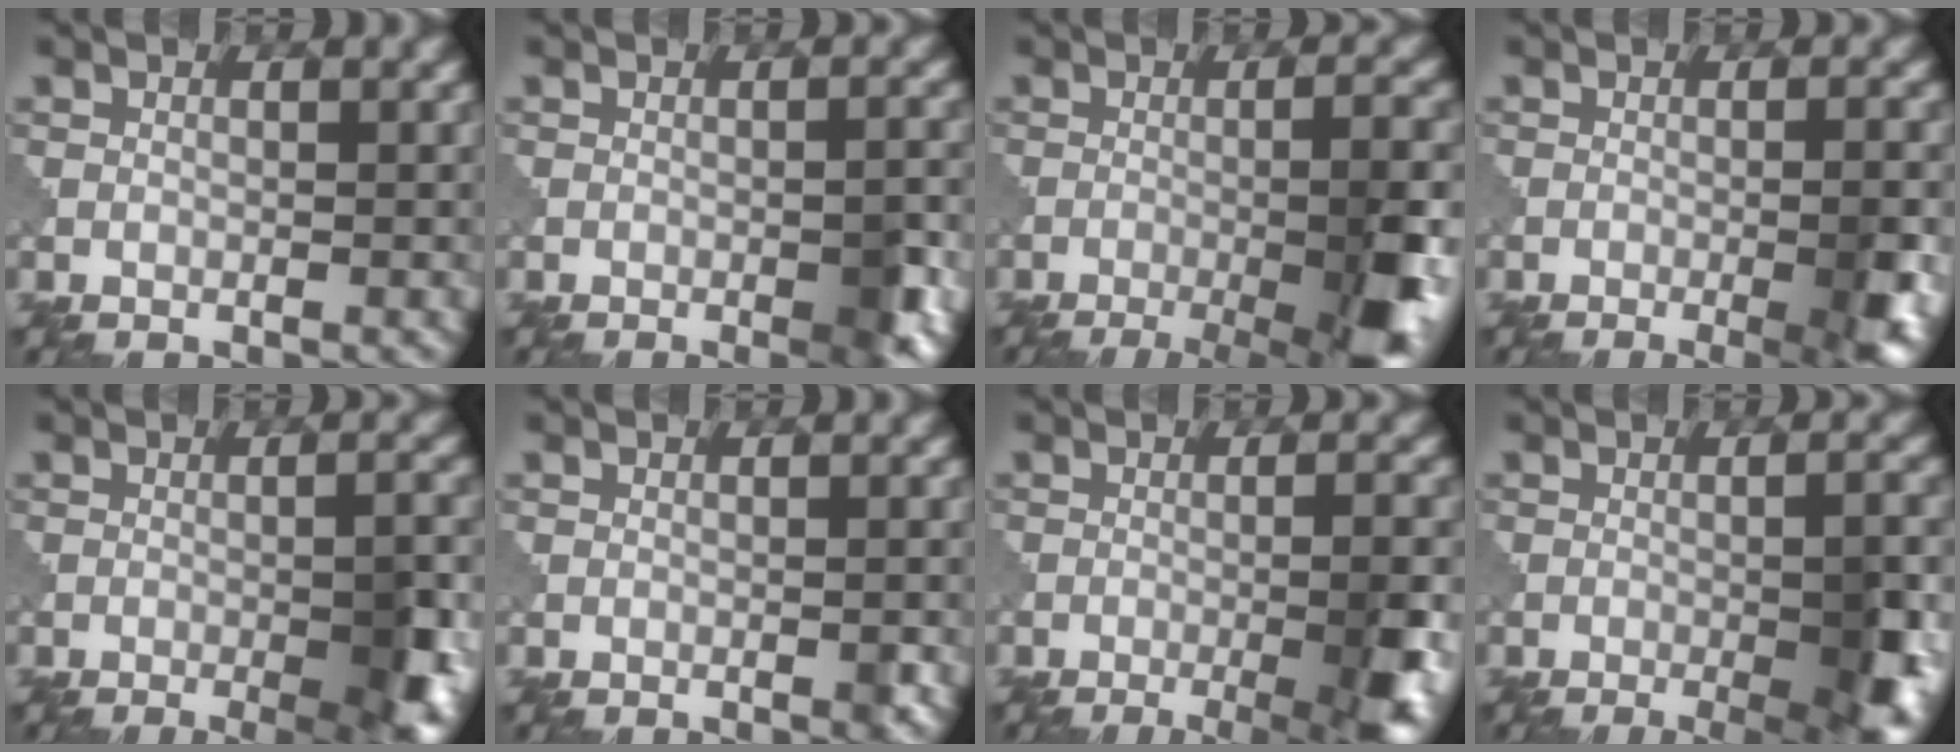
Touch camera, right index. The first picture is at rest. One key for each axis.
{"total": 3.3, "fx": -1.3, "fy": 0.7, "fz": 2.9, "tx": -0.047, "ty": -0.001, "tz": -0.019}
{"total": 10.3, "fx": -4.4, "fy": 2.6, "fz": 9.0, "tx": -0.113, "ty": 0.002, "tz": -0.059}
{"total": 6.0, "fx": -2.0, "fy": 1.6, "fz": 5.4, "tx": -0.074, "ty": -0.003, "tz": -0.021}
{"total": 6.7, "fx": -2.1, "fy": 1.6, "fz": 6.1, "tx": -0.086, "ty": -0.005, "tz": -0.023}
{"total": 0.7, "fx": -0.3, "fy": 0.2, "fz": 0.6, "tx": -0.011, "ty": 0.002, "tz": -0.004}
{"total": 8.1, "fx": -3.0, "fy": 2.4, "fz": 7.2, "tx": -0.087, "ty": -0.002, "tz": -0.033}
{"total": 7.8, "fx": -2.4, "fy": 1.9, "fz": 7.2, "tx": -0.097, "ty": -0.005, "tz": -0.025}